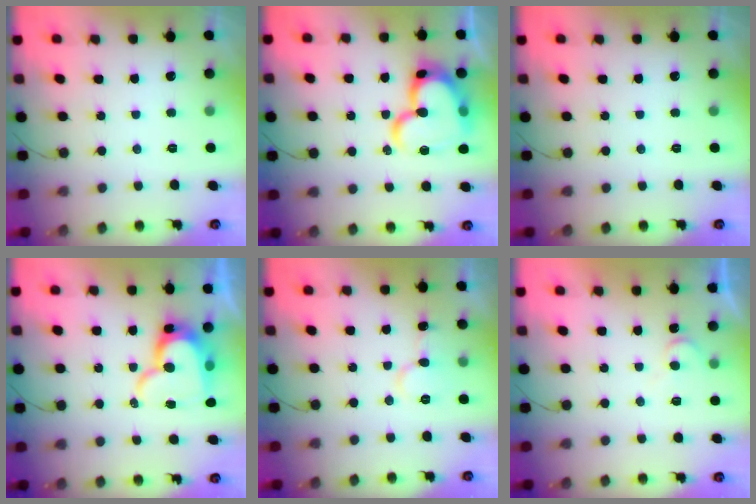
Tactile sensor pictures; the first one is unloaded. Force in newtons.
{"total": 21.8, "press": 21.7, "slide": 2.5}
{"total": 0.0}
{"total": 15.6, "press": 15.5, "slide": 1.8}
{"total": 7.3, "press": 7.3, "slide": 0.7}
{"total": 4.6, "press": 4.6, "slide": 0.4}